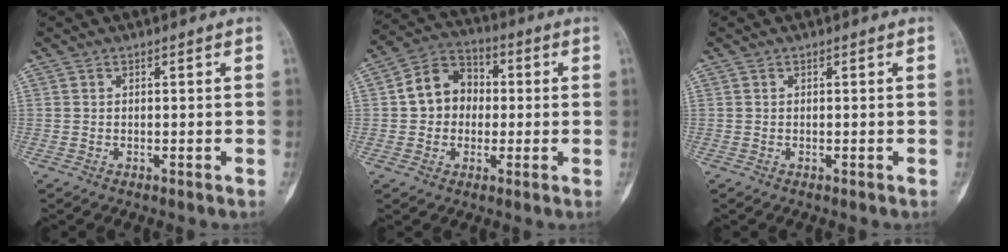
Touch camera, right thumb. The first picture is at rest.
{"total": 9.7, "force": [0.3, 8.2, 5.3], "torque": [-0.058, 0.026, -0.006]}
{"total": 0.0}